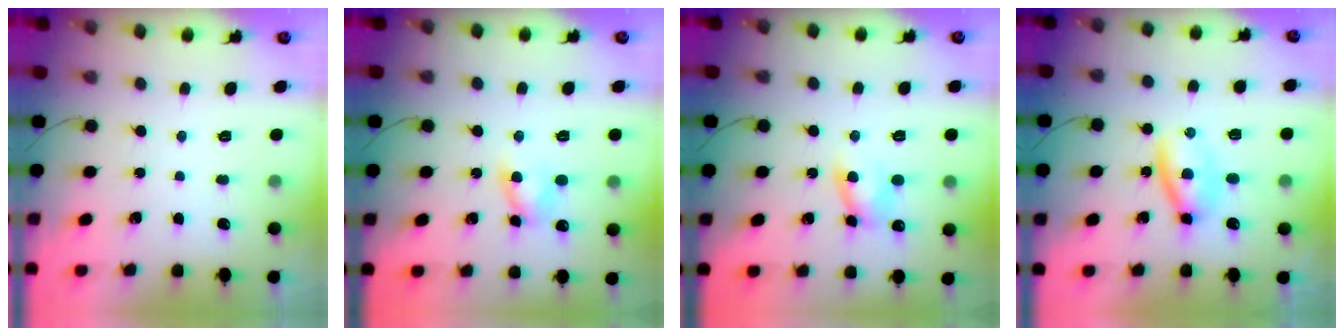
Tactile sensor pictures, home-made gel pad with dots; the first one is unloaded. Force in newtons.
{"total": 5.7, "press": 5.7, "slide": 0.3}
{"total": 6.8, "press": 6.8, "slide": 0.4}
{"total": 5.4, "press": 5.4, "slide": 0.9}